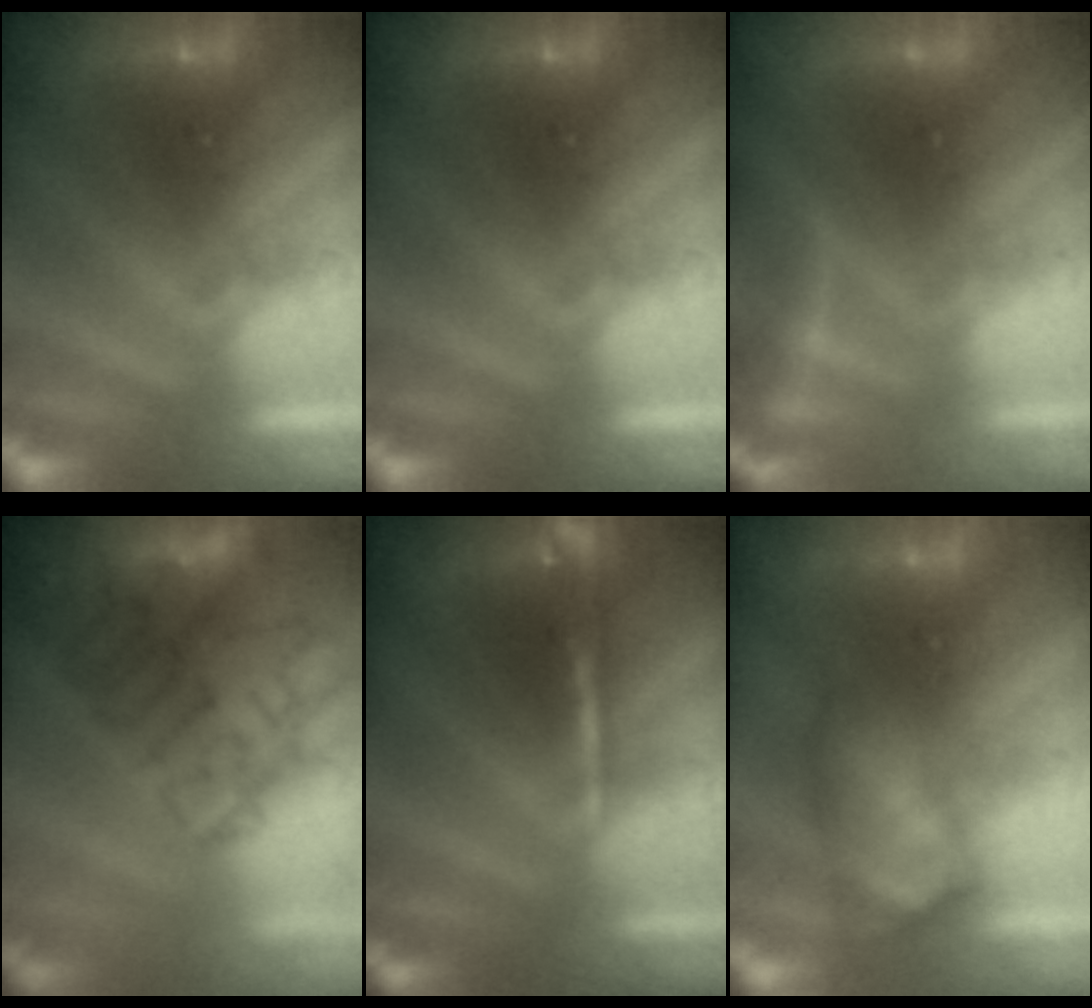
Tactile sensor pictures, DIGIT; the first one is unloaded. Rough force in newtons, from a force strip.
{"total": 0.0}
{"total": 2.7}
{"total": 4.5}
{"total": 2.4}
{"total": 4.5}